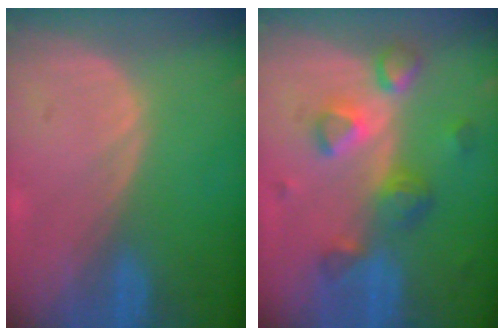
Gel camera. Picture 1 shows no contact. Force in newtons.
{"total": 7.7, "press": 6.9, "slide": 3.5}